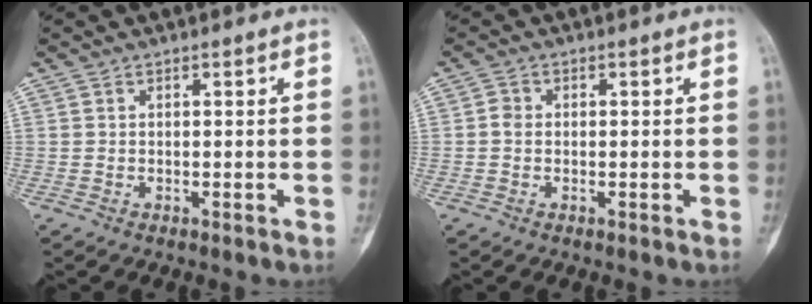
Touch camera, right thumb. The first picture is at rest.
{"total": 1.5, "force": [-0.1, 1.3, 0.7], "torque": [-0.006, 0.004, -0.005]}